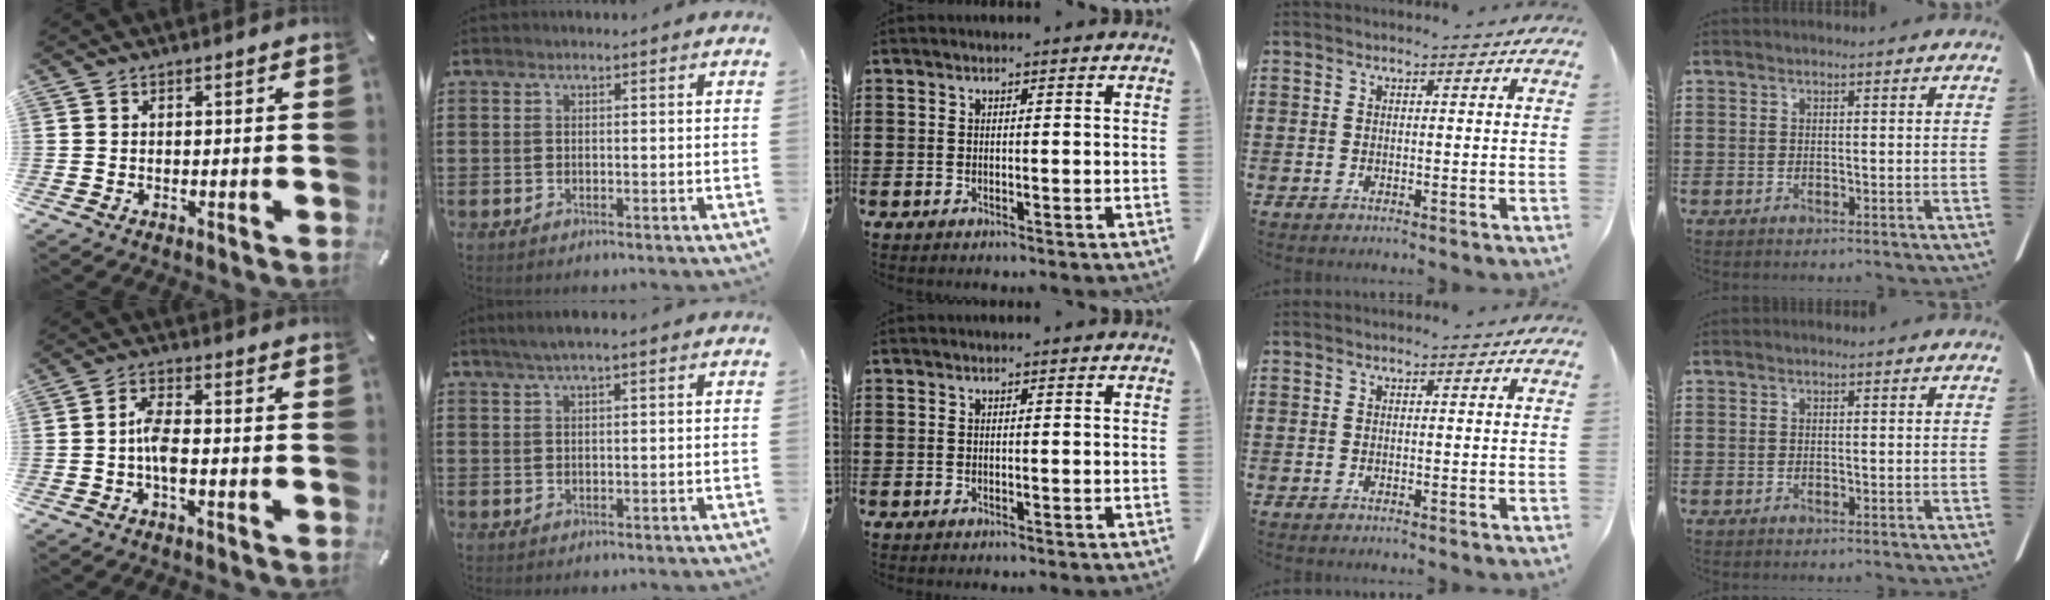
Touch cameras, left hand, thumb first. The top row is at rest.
{"thumb": {"total": 5.3, "force": [-1.3, 2.1, 4.7], "torque": [-0.094, 0.006, -0.024]}, "index": {"total": 2.2, "force": [1.4, 0.0, 1.7], "torque": [-0.032, 0.003, 0.024]}}